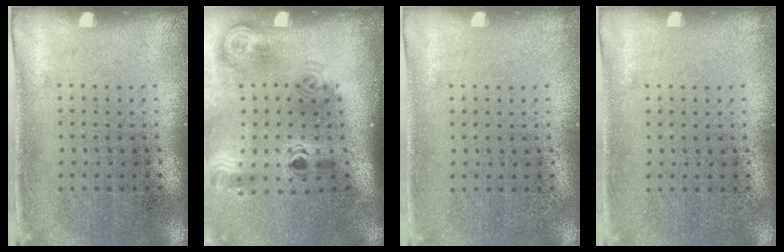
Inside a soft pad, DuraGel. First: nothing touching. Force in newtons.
{"total": 2.1, "press": 1.4, "slide": 1.5}
{"total": 0.0}
{"total": 0.0}